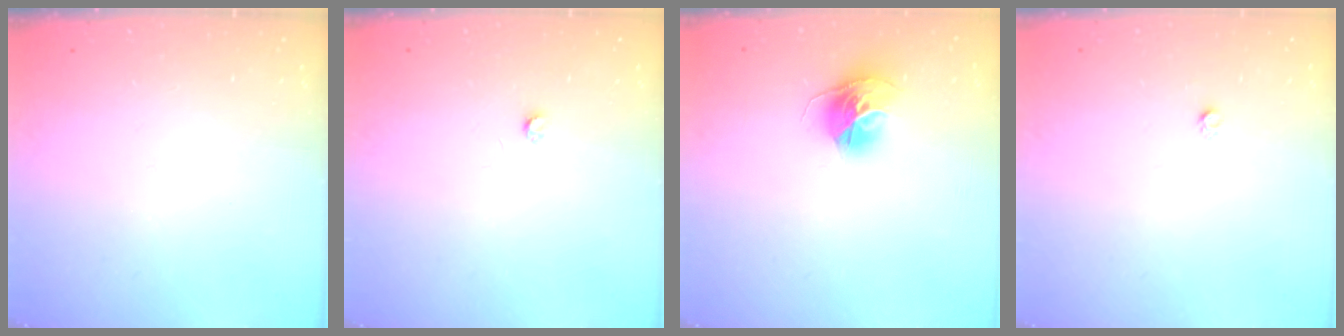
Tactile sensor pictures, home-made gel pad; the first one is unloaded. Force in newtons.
{"total": 2.5, "press": 2.5, "slide": 0.4}
{"total": 12.0, "press": 12.0, "slide": 1.2}
{"total": 1.6, "press": 1.5, "slide": 0.1}